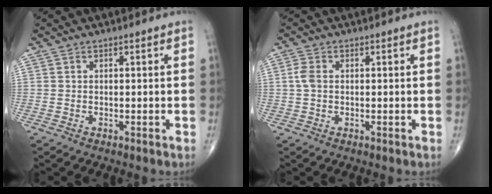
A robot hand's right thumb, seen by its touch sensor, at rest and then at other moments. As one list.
[{"total": 2.4, "force": [0.1, 1.6, 1.8], "torque": [-0.046, 0.005, -0.001]}]